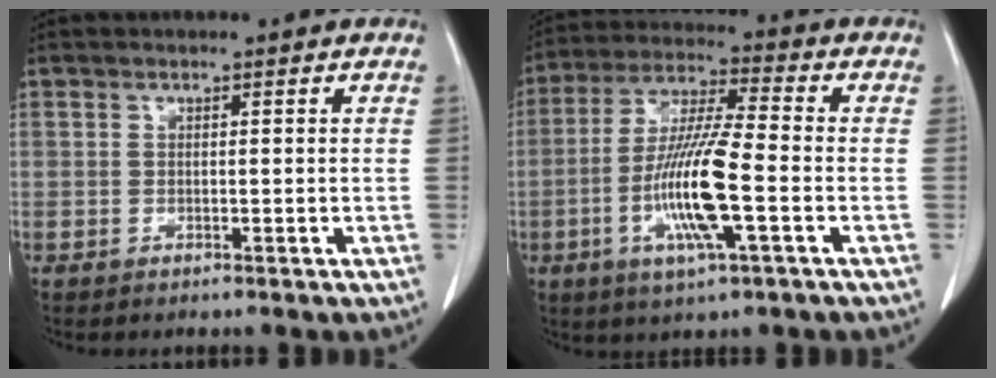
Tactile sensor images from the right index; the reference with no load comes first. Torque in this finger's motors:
{"motor_torque": [2.05, -0.09, 0.96, 0.19]}